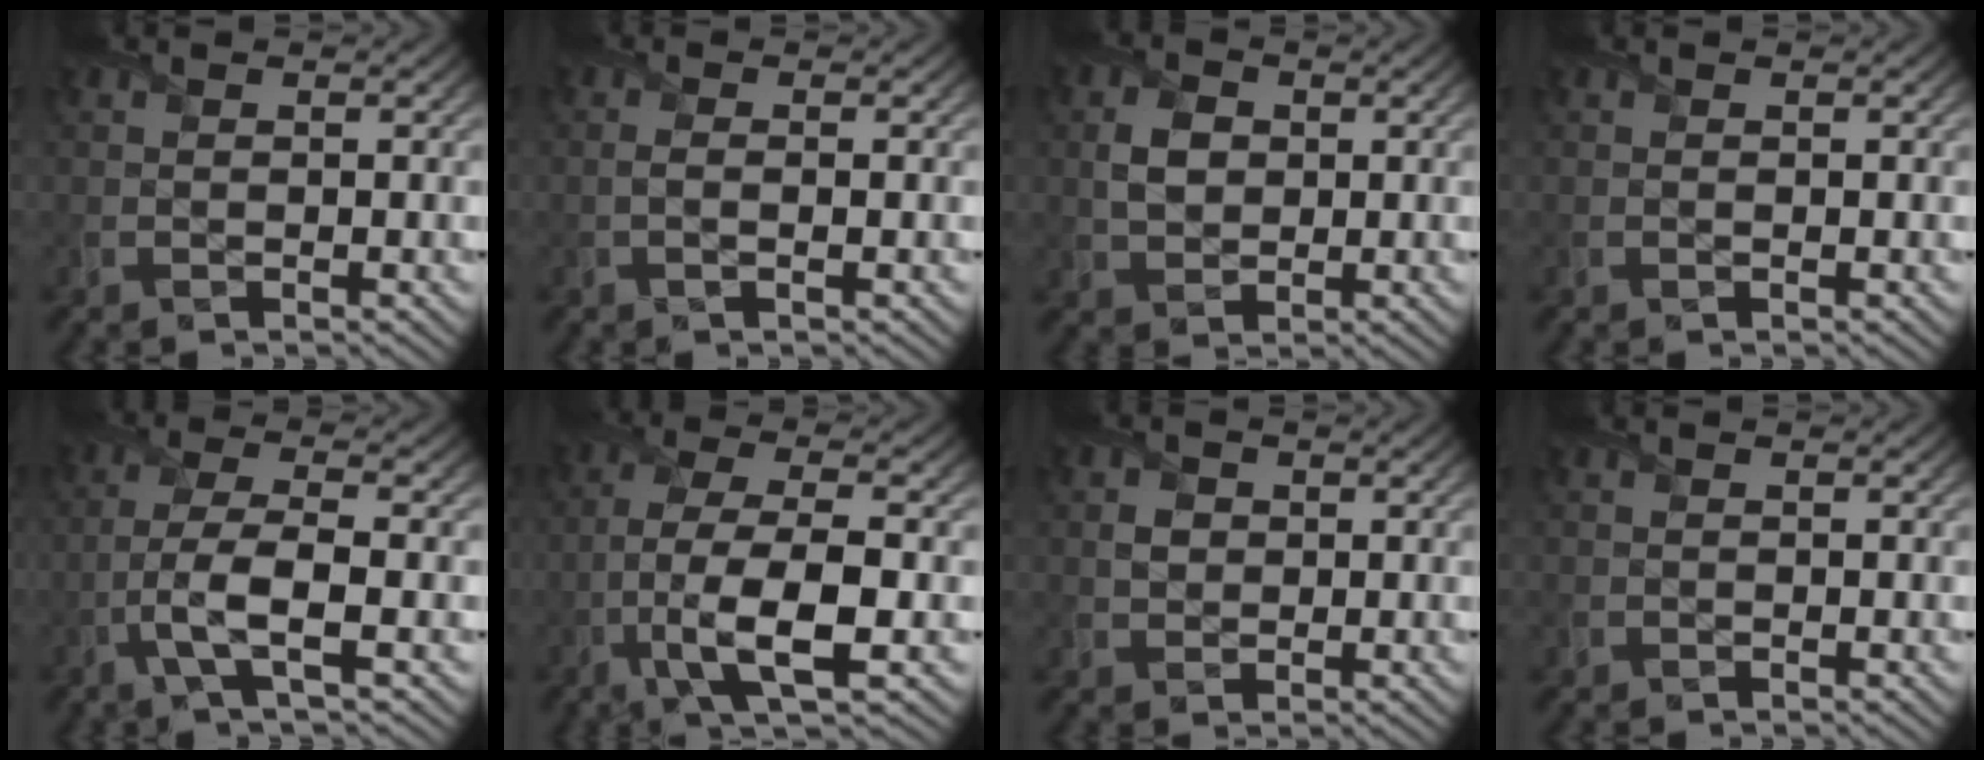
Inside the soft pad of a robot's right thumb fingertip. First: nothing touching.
{"total": 1.2, "force": [-0.1, 0.3, 1.2], "torque": [-0.027, 0.000, -0.004]}
{"total": 3.8, "force": [0.6, 3.0, 2.3], "torque": [-0.055, 0.001, 0.005]}
{"total": 0.0}
{"total": 5.9, "force": [-2.1, 1.4, 5.4], "torque": [-0.116, 0.009, -0.053]}
{"total": 9.5, "force": [-3.1, 3.0, 8.5], "torque": [-0.171, 0.002, -0.067]}
{"total": 2.0, "force": [0.3, 1.8, 0.8], "torque": [-0.019, -0.002, 0.002]}
{"total": 0.5, "force": [-0.2, 0.5, 0.0], "torque": [0.001, -0.005, -0.006]}